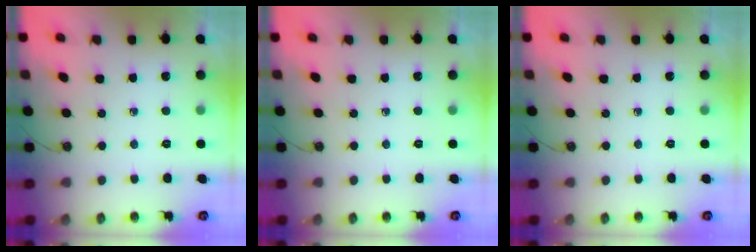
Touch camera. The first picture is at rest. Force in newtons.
{"total": 0.0}
{"total": 0.0}